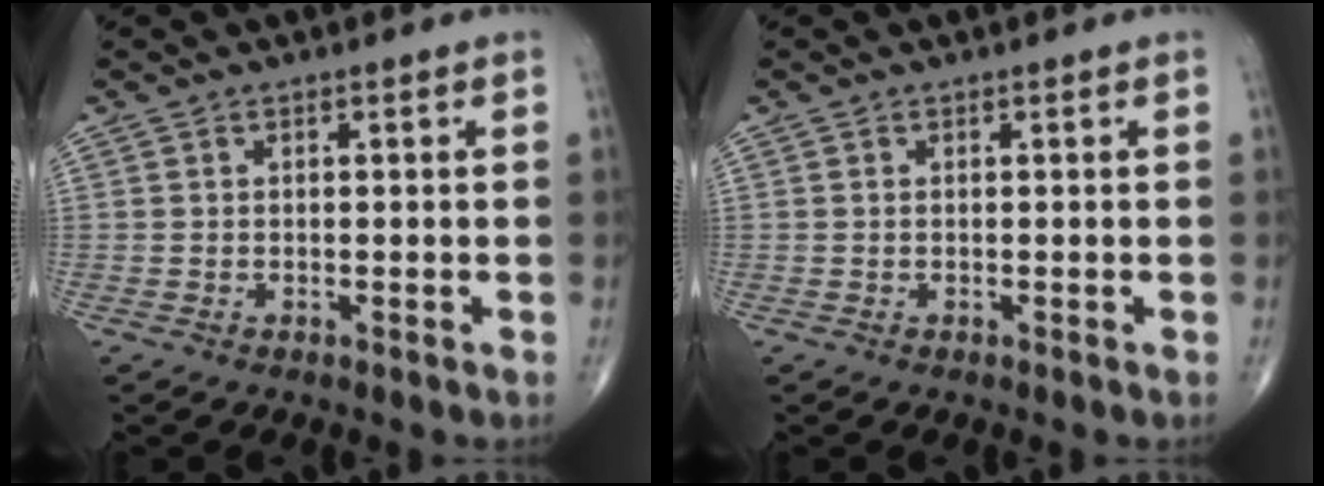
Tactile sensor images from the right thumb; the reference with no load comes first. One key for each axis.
{"total": 0.0}